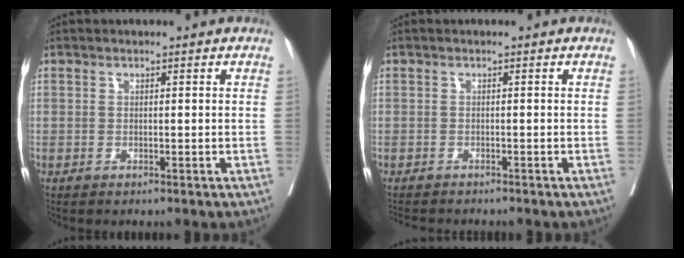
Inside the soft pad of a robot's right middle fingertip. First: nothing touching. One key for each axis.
{"total": 4.7, "fx": -4.4, "fy": 0.8, "fz": 1.6, "tx": -0.020, "ty": -0.009, "tz": -0.065}